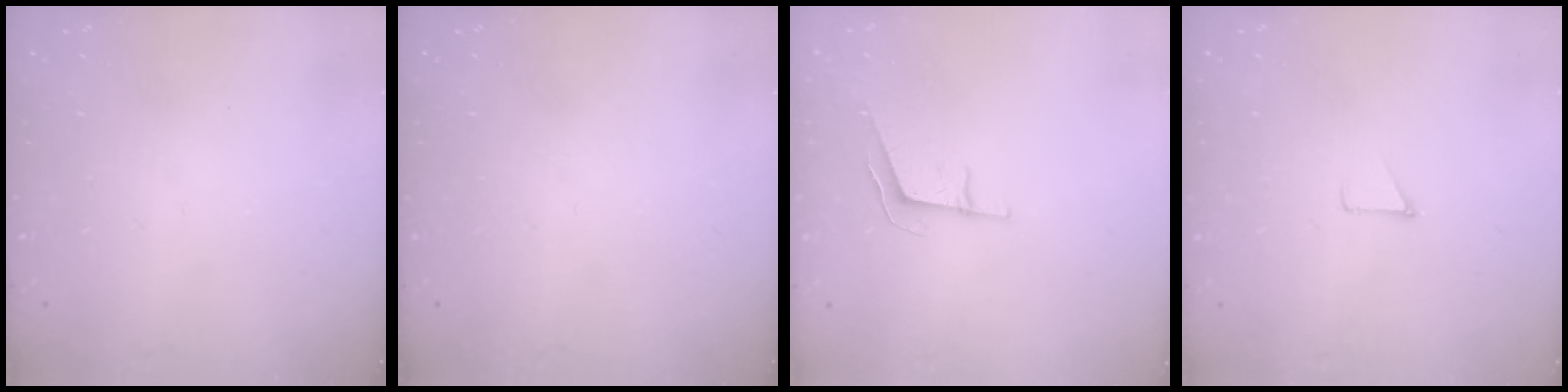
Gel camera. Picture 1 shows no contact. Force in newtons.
{"total": 0.0}
{"total": 5.8, "press": 5.2, "slide": 2.6}
{"total": 2.9, "press": 2.8, "slide": 0.3}